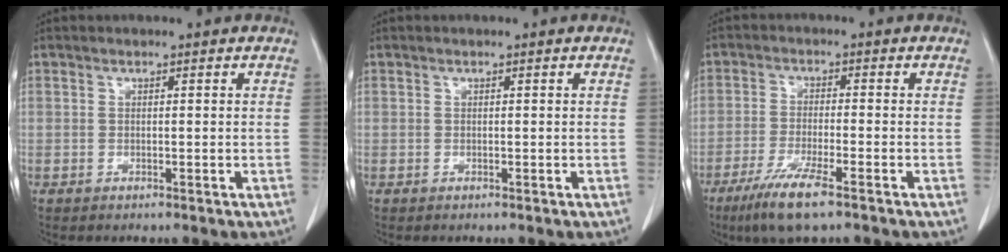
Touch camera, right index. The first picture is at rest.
{"total": 0.0}
{"total": 7.5, "force": [-4.8, 0.4, 5.7], "torque": [-0.114, -0.020, -0.086]}